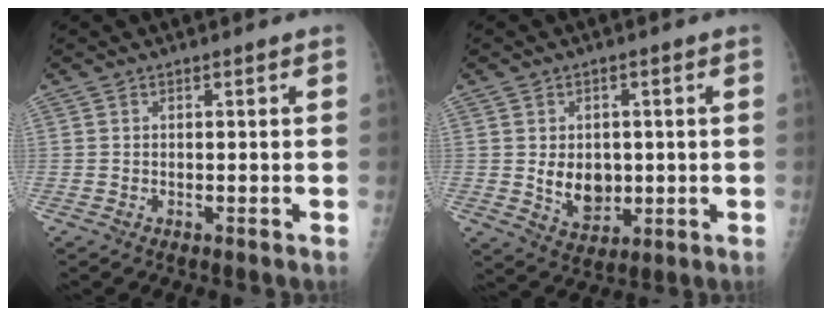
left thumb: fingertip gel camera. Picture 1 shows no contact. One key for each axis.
{"total": 7.5, "fx": 0.1, "fy": 5.7, "fz": 4.8, "tx": -0.046, "ty": -0.010, "tz": 0.017}